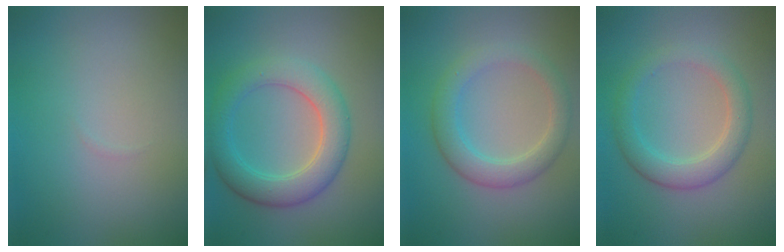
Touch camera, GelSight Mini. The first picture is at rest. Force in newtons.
{"total": 5.2, "press": 5.2, "slide": 0.1}
{"total": 3.6, "press": 3.6, "slide": 0.2}
{"total": 3.5, "press": 3.5, "slide": 0.4}